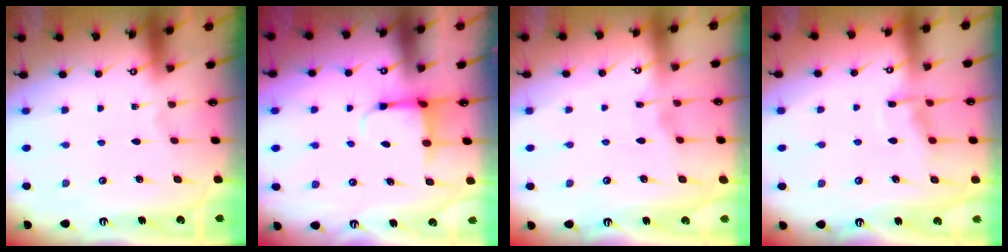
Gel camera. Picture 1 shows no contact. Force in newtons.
{"total": 3.8, "press": 3.6, "slide": 1.3}
{"total": 2.8, "press": 2.8, "slide": 0.4}
{"total": 7.8, "press": 7.7, "slide": 0.8}